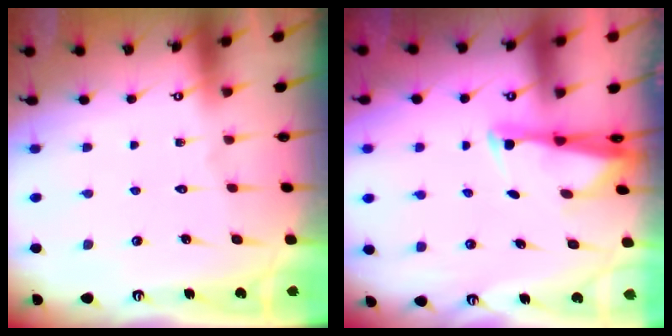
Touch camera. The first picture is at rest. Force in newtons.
{"total": 2.7, "press": 2.6, "slide": 0.8}